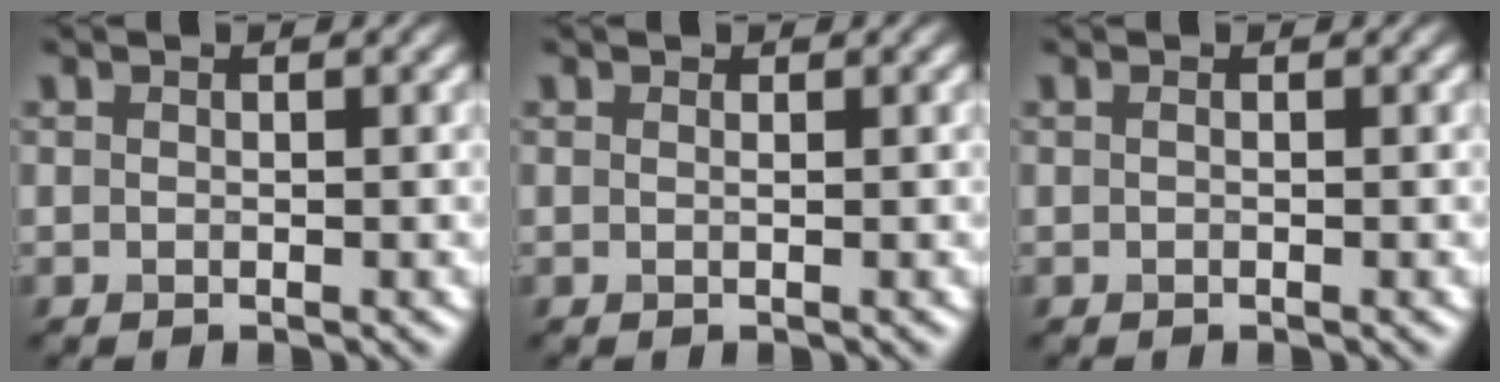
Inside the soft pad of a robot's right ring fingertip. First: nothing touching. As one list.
[{"total": 0.0}, {"total": 0.0}]